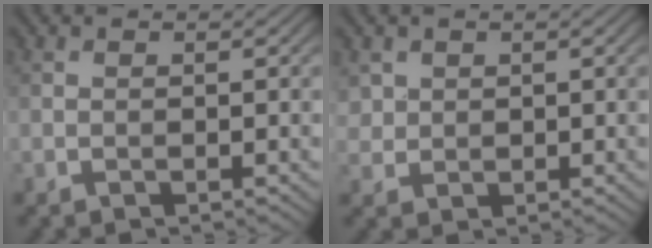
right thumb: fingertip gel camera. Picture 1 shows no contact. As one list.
[{"total": 2.2, "force": [1.1, 1.8, 0.5], "torque": [-0.017, -0.003, 0.024]}]